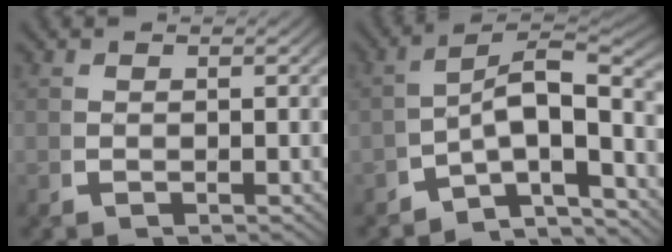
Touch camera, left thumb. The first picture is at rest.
{"total": 11.8, "force": [-2.4, 7.7, 8.7], "torque": [-0.131, -0.034, -0.038]}